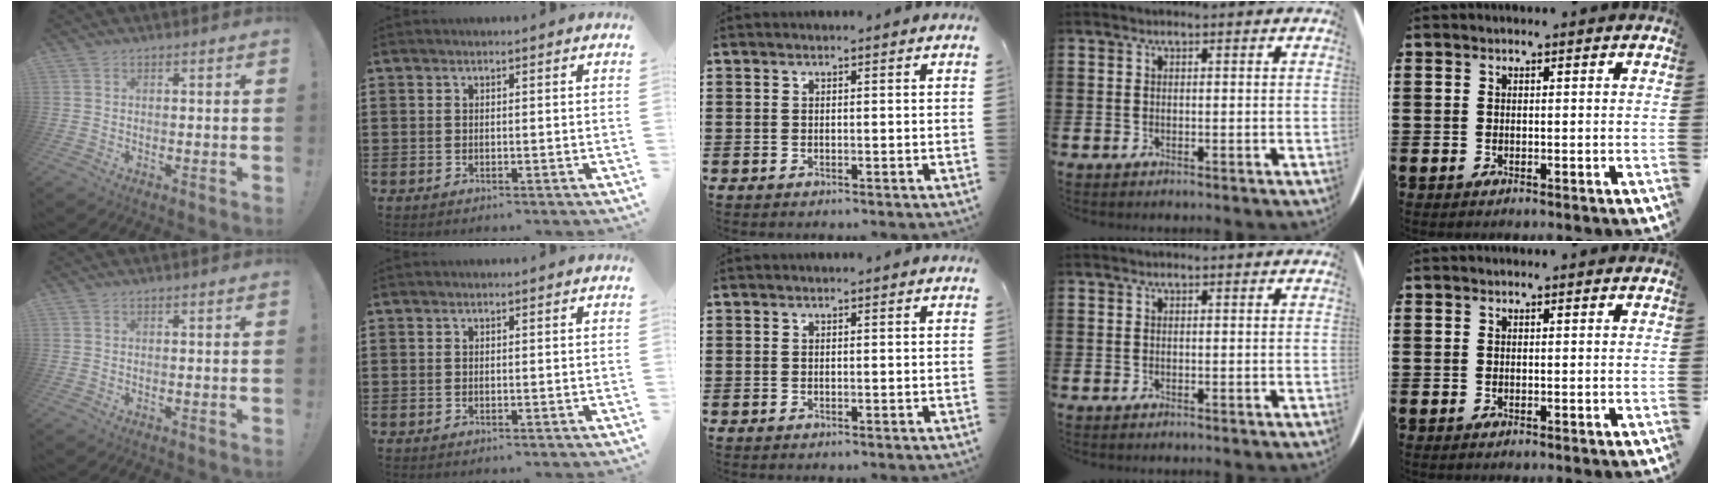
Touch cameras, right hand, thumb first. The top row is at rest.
{}